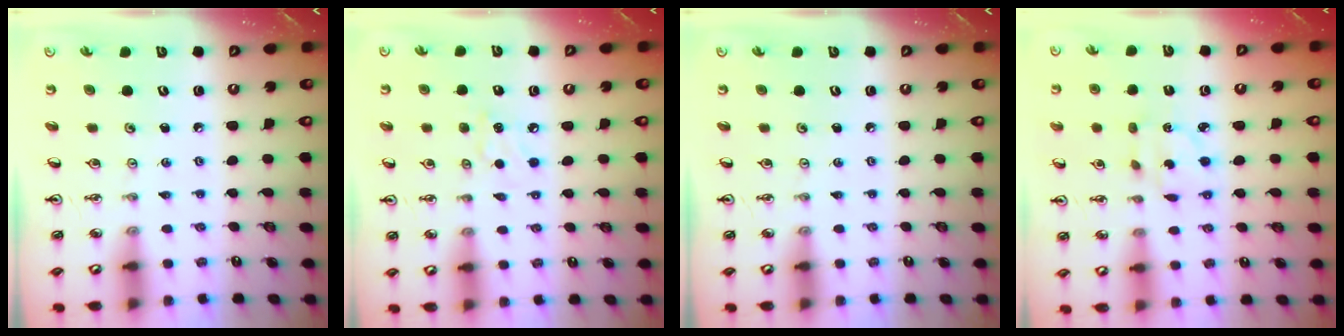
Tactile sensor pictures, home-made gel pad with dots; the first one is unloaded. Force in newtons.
{"total": 5.6, "press": 5.5, "slide": 0.8}
{"total": 0.0}
{"total": 4.0, "press": 4.0, "slide": 0.1}